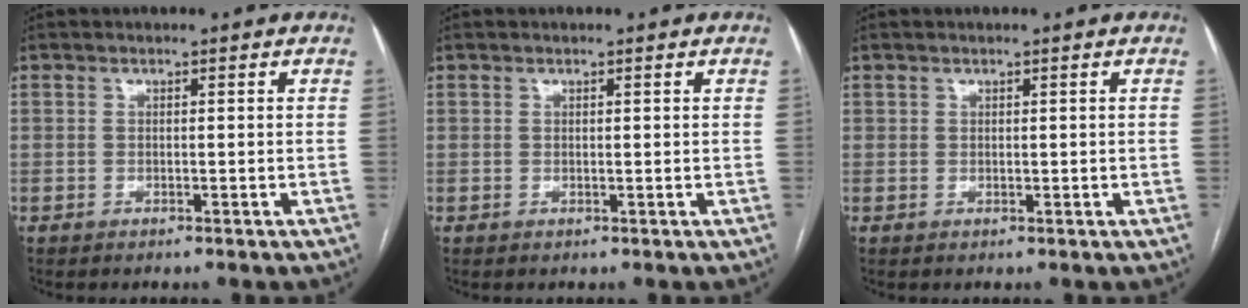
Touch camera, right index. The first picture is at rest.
{"total": 0.0}
{"total": 0.5, "force": [0.3, 0.4, 0.1], "torque": [0.008, 0.001, 0.003]}